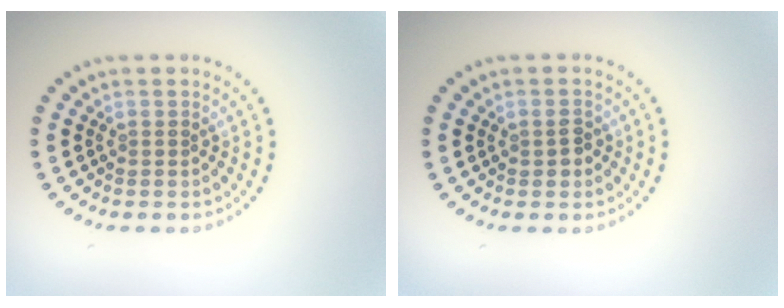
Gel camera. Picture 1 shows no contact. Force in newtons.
{"total": 1.4, "press": 1.4, "slide": 0.1}